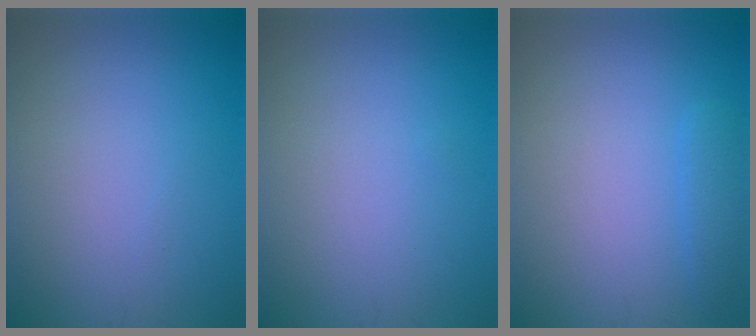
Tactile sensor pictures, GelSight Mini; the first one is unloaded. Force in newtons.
{"total": 0.0}
{"total": 1.4, "press": 1.4, "slide": 0.1}